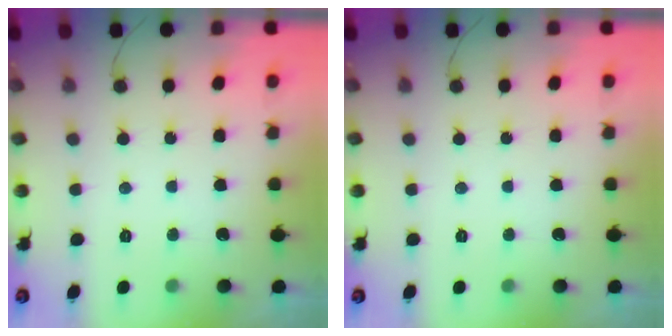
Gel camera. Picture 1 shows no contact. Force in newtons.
{"total": 0.0}